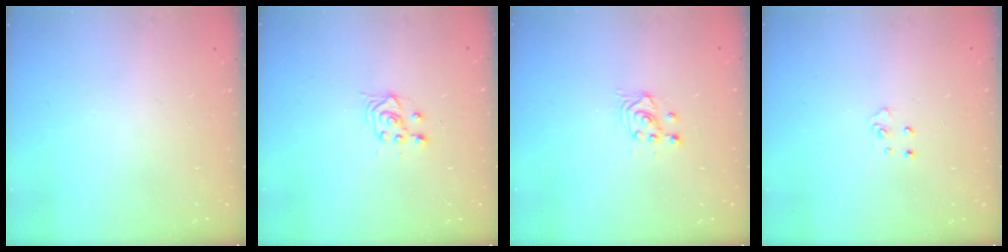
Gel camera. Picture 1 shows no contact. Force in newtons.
{"total": 3.0, "press": 2.6, "slide": 1.3}
{"total": 2.7, "press": 2.7, "slide": 0.3}
{"total": 4.7, "press": 4.6, "slide": 0.4}